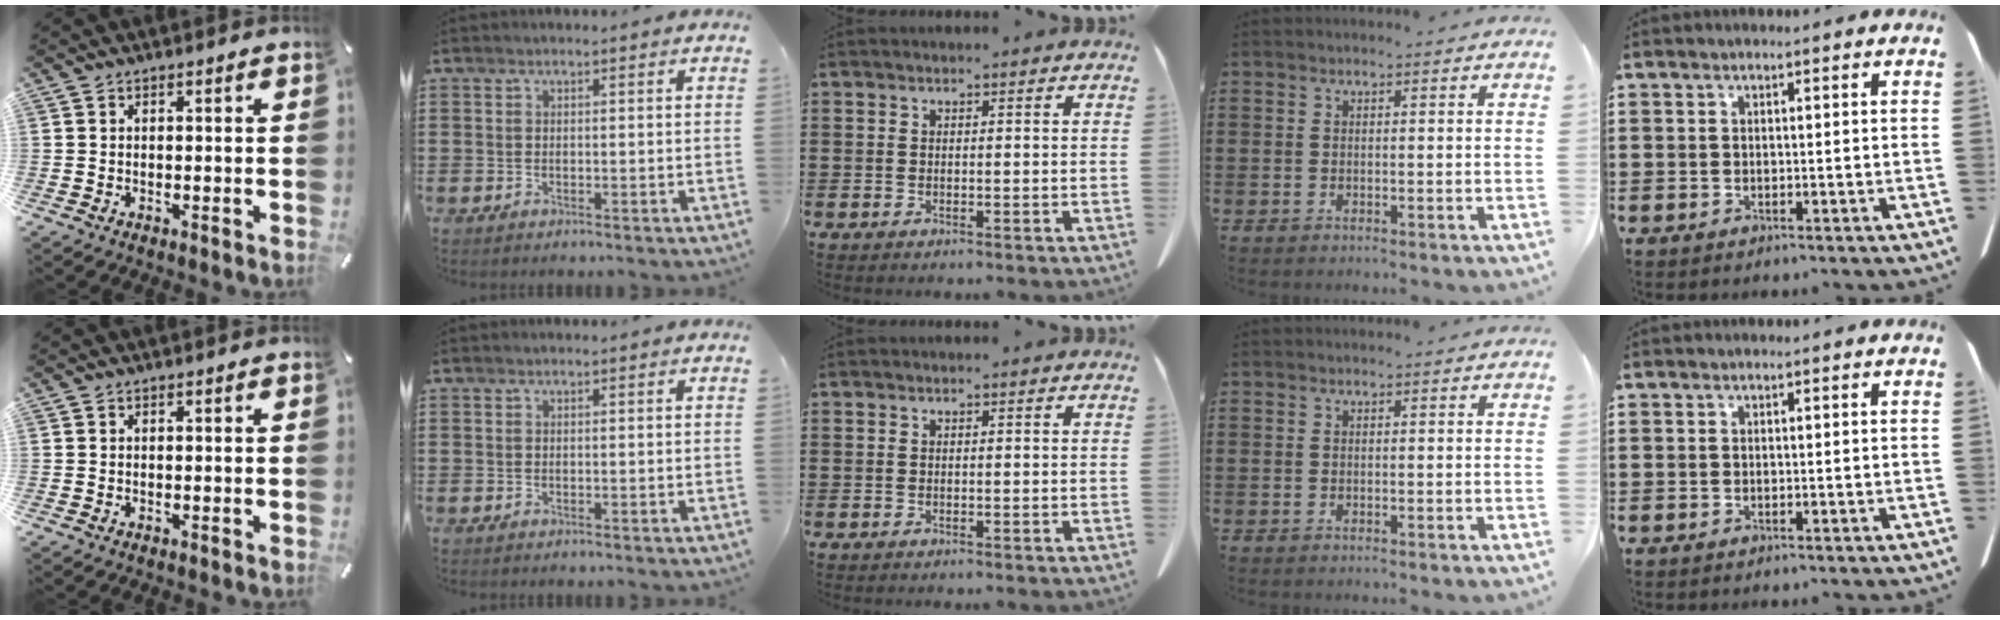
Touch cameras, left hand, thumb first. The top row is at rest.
{}